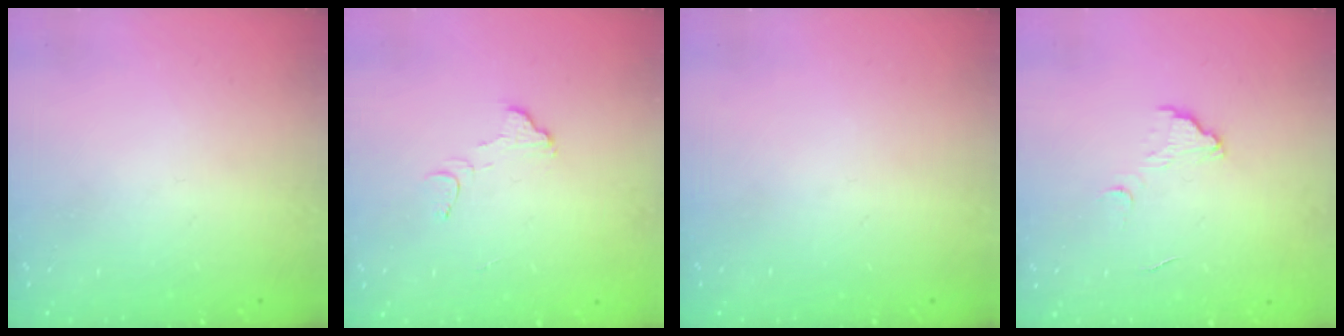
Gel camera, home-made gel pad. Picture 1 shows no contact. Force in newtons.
{"total": 3.3, "press": 3.3, "slide": 0.2}
{"total": 0.0}
{"total": 5.9, "press": 5.9, "slide": 0.4}